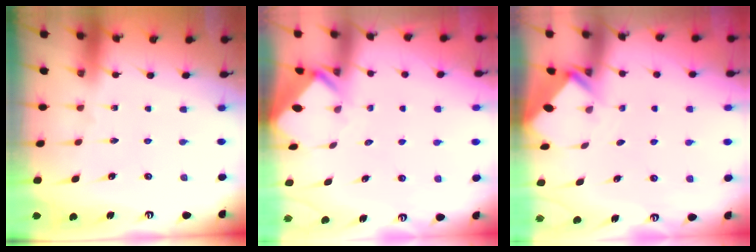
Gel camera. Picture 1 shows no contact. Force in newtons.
{"total": 2.8, "press": 2.8, "slide": 0.1}
{"total": 2.6, "press": 2.6, "slide": 0.2}